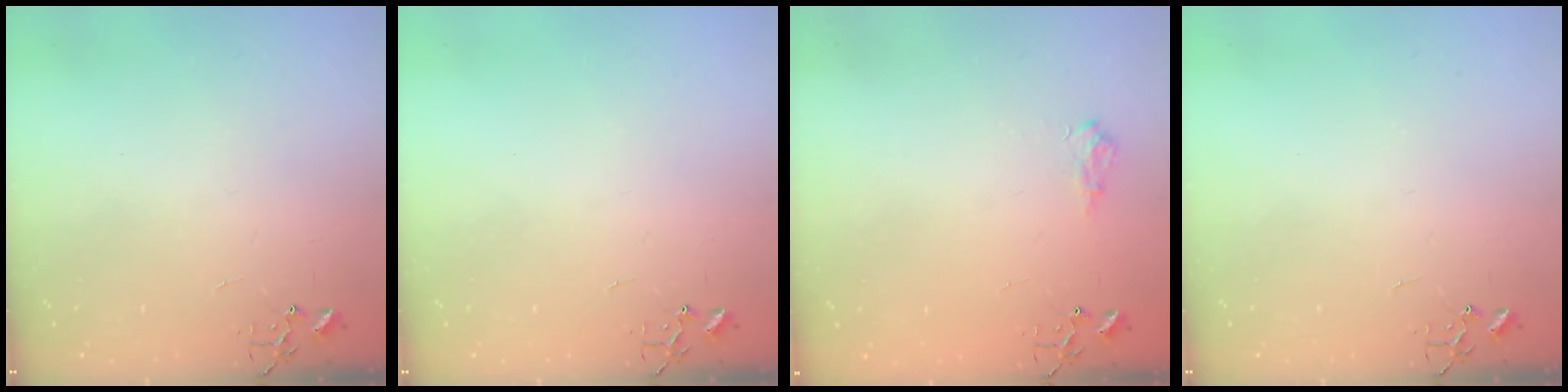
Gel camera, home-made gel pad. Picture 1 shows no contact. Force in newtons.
{"total": 0.0}
{"total": 7.4, "press": 7.4, "slide": 0.9}
{"total": 0.0}